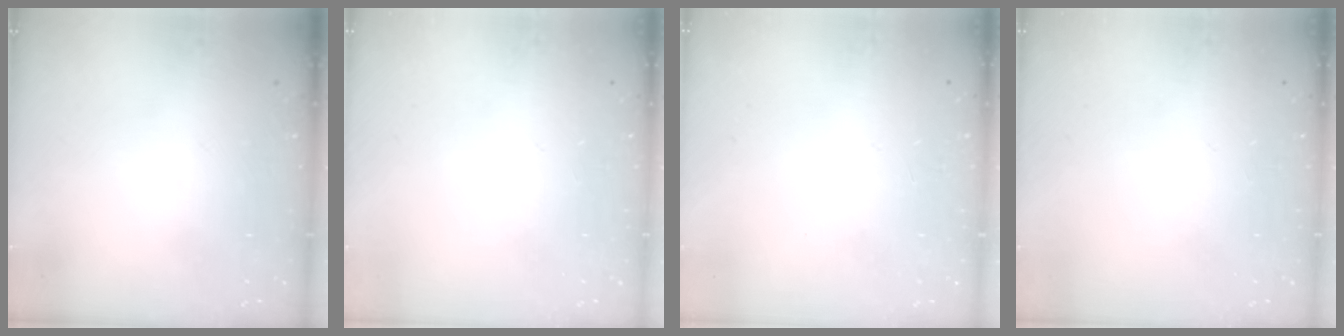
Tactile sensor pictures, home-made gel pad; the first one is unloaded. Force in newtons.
{"total": 0.0}
{"total": 2.6, "press": 2.6, "slide": 0.2}
{"total": 0.0}